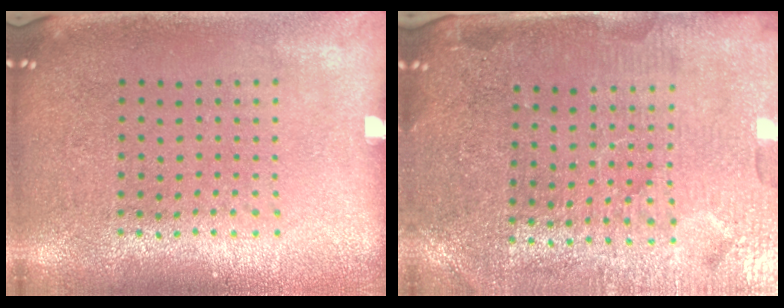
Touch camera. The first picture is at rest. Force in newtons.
{"total": 4.3, "press": 4.0, "slide": 1.5}